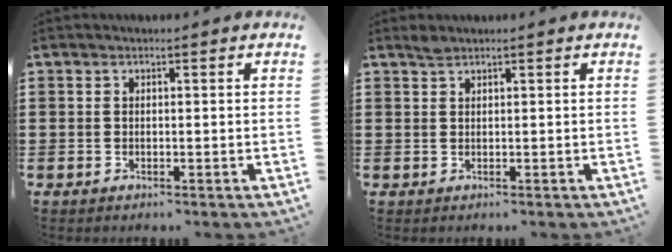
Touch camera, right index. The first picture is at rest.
{"total": 0.8, "force": [0.7, 0.2, 0.3], "torque": [-0.008, -0.002, 0.014]}